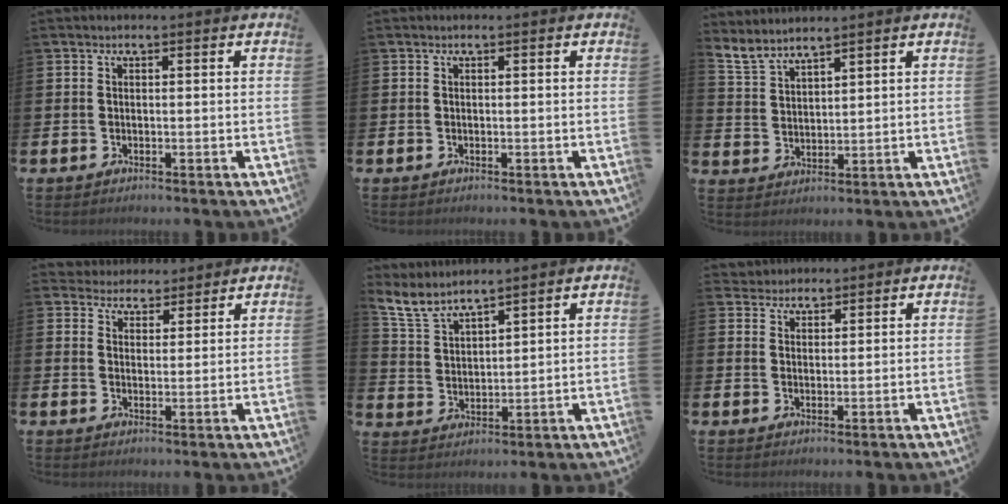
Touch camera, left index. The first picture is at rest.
{"total": 0.0}
{"total": 4.2, "force": [4.1, 0.4, 0.7], "torque": [-0.032, -0.019, 0.075]}
{"total": 3.9, "force": [3.7, 1.2, -0.4], "torque": [-0.006, -0.020, 0.067]}
{"total": 5.3, "force": [5.1, 0.6, 1.3], "torque": [-0.050, -0.023, 0.092]}
{"total": 2.6, "force": [2.5, 0.8, -0.5], "torque": [0.002, -0.003, 0.047]}